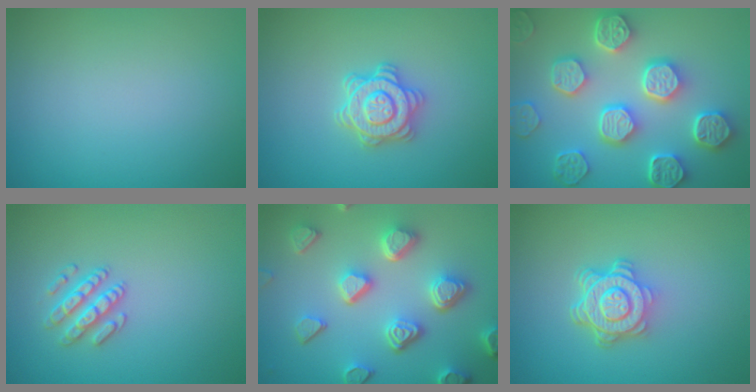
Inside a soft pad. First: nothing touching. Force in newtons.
{"total": 3.6, "press": 3.3, "slide": 1.4}
{"total": 8.0, "press": 6.4, "slide": 4.8}
{"total": 2.4, "press": 2.3, "slide": 0.6}
{"total": 6.7, "press": 5.3, "slide": 4.0}
{"total": 4.8, "press": 3.7, "slide": 3.1}